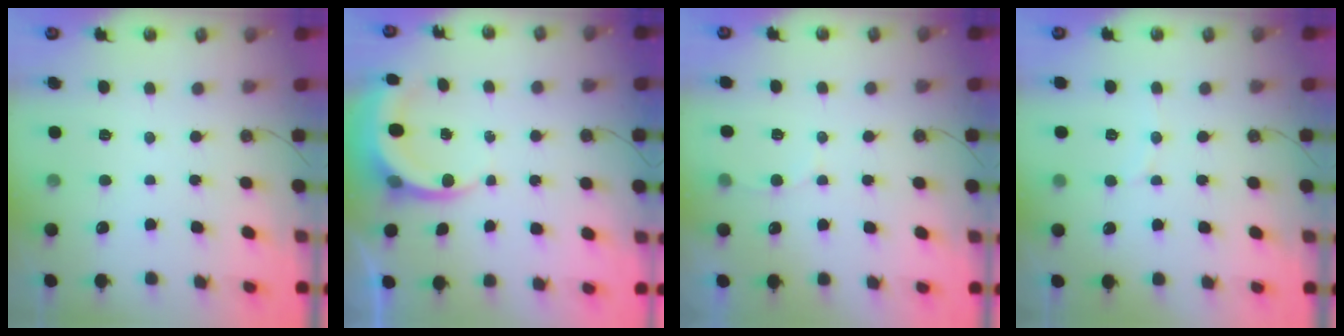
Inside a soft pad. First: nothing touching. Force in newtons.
{"total": 5.0, "press": 5.0, "slide": 0.6}
{"total": 5.1, "press": 5.1, "slide": 0.5}
{"total": 5.5, "press": 5.3, "slide": 1.6}